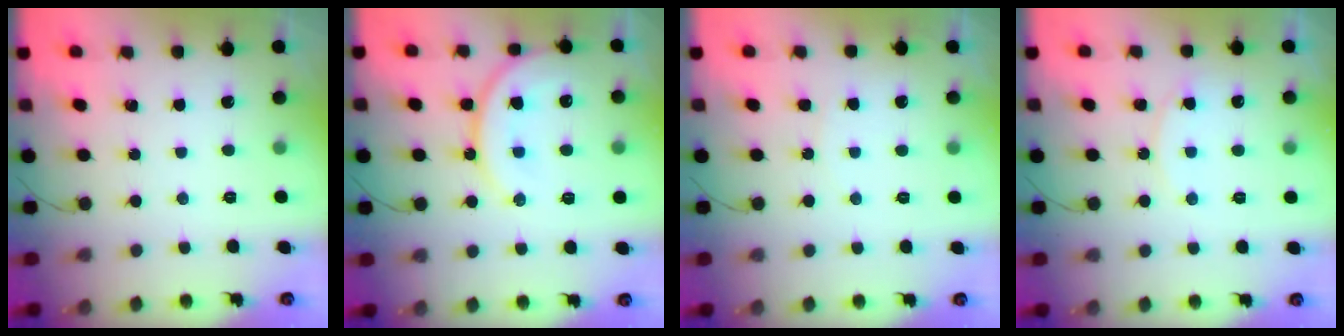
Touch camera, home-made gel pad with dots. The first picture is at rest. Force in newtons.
{"total": 14.7, "press": 14.6, "slide": 1.9}
{"total": 3.3, "press": 3.3, "slide": 0.3}
{"total": 6.5, "press": 6.5, "slide": 0.6}